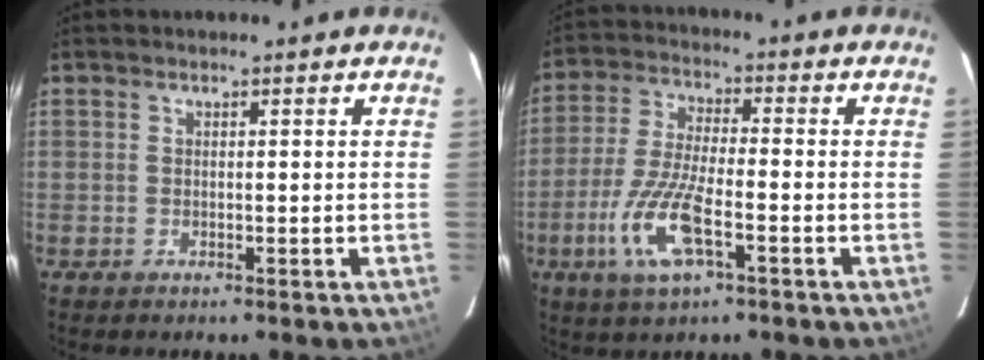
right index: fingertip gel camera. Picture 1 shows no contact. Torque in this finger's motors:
{"motor_torque": [1.00, -0.52, 0.65, 0.19]}